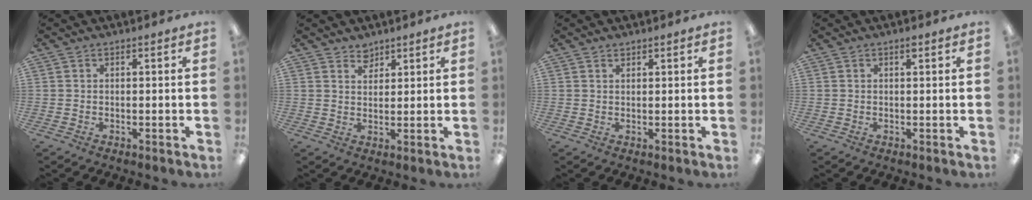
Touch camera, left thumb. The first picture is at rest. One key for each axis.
{"total": 3.3, "fx": 2.8, "fy": 1.6, "fz": 0.4, "tx": 0.003, "ty": -0.017, "tz": 0.053}
{"total": 1.0, "fx": 1.0, "fy": 0.3, "fz": 0.1, "tx": -0.002, "ty": 0.000, "tz": 0.018}
{"total": 1.1, "fx": 0.7, "fy": 0.3, "fz": 0.7, "tx": -0.009, "ty": -0.003, "tz": 0.011}